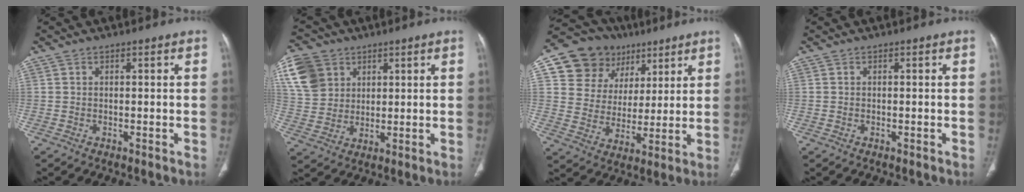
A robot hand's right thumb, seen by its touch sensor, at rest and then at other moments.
{"total": 11.2, "force": [4.7, 9.0, 4.8], "torque": [-0.085, -0.001, 0.098]}
{"total": 15.7, "force": [7.8, 12.9, 4.6], "torque": [-0.043, 0.001, 0.139]}
{"total": 0.0}